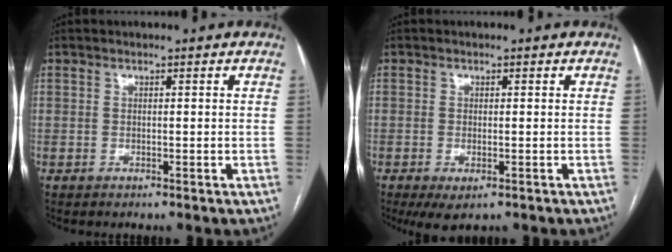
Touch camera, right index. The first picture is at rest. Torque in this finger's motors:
{"motor_torque": [0.88, -0.57, 0.27, 0.06]}